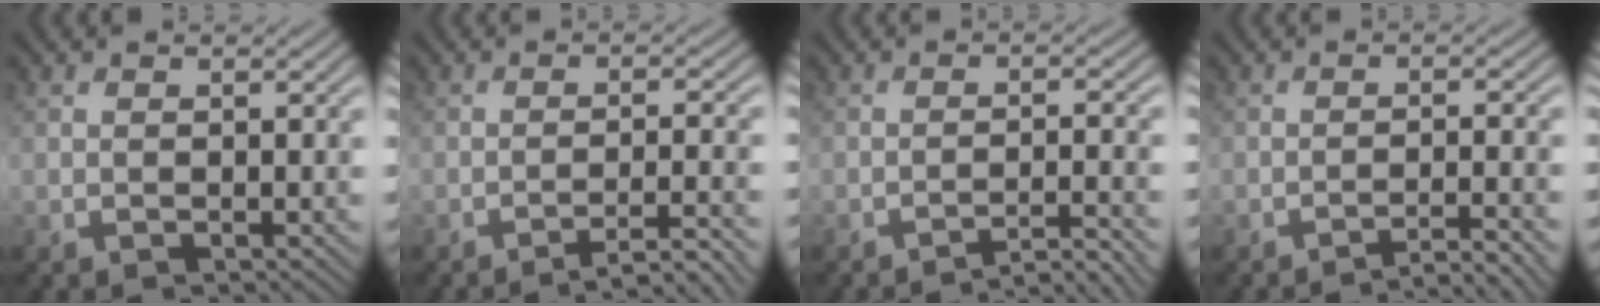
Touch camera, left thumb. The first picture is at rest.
{"total": 4.6, "force": [-3.4, 0.4, 3.1], "torque": [-0.047, 0.015, -0.064]}
{"total": 4.1, "force": [-3.3, 0.3, 2.4], "torque": [-0.034, 0.015, -0.063]}
{"total": 4.4, "force": [-3.3, 0.4, 2.9], "torque": [-0.040, 0.015, -0.062]}